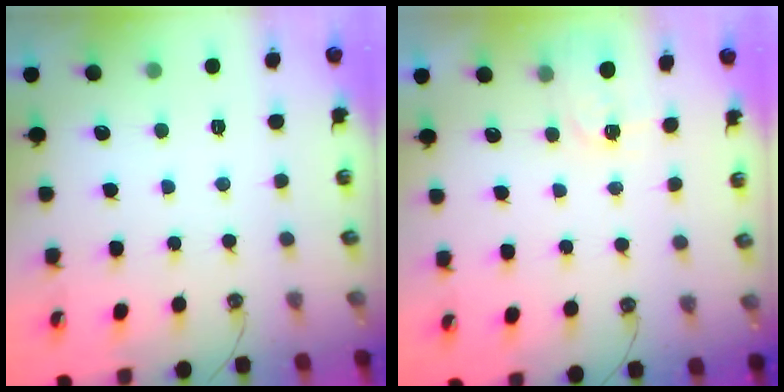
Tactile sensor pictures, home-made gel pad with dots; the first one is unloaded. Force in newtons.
{"total": 2.0, "press": 2.0, "slide": 0.3}